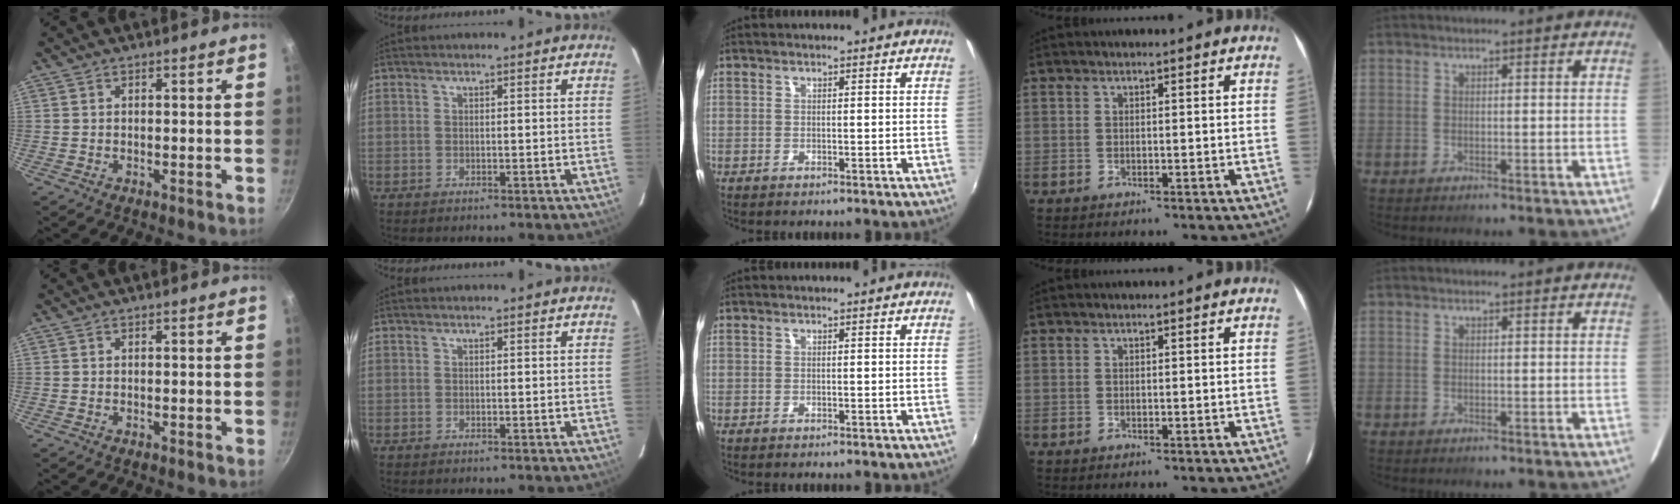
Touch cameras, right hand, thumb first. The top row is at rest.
{}